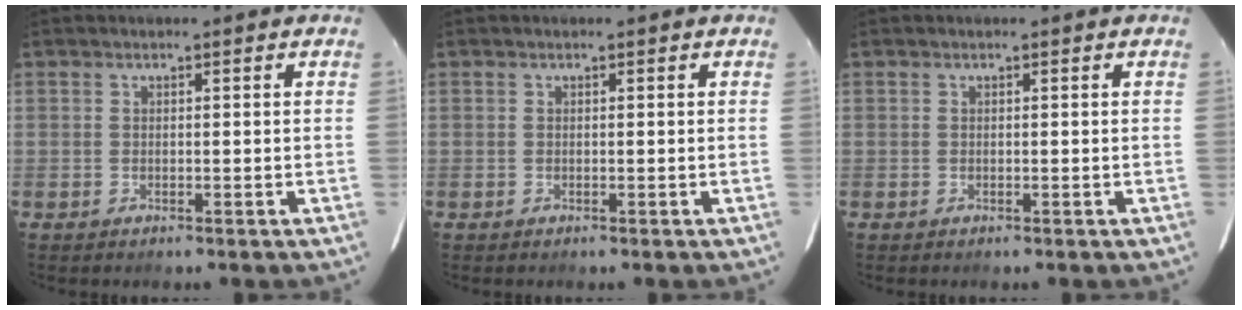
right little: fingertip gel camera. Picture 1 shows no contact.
{"total": 0.0}
{"total": 0.0}